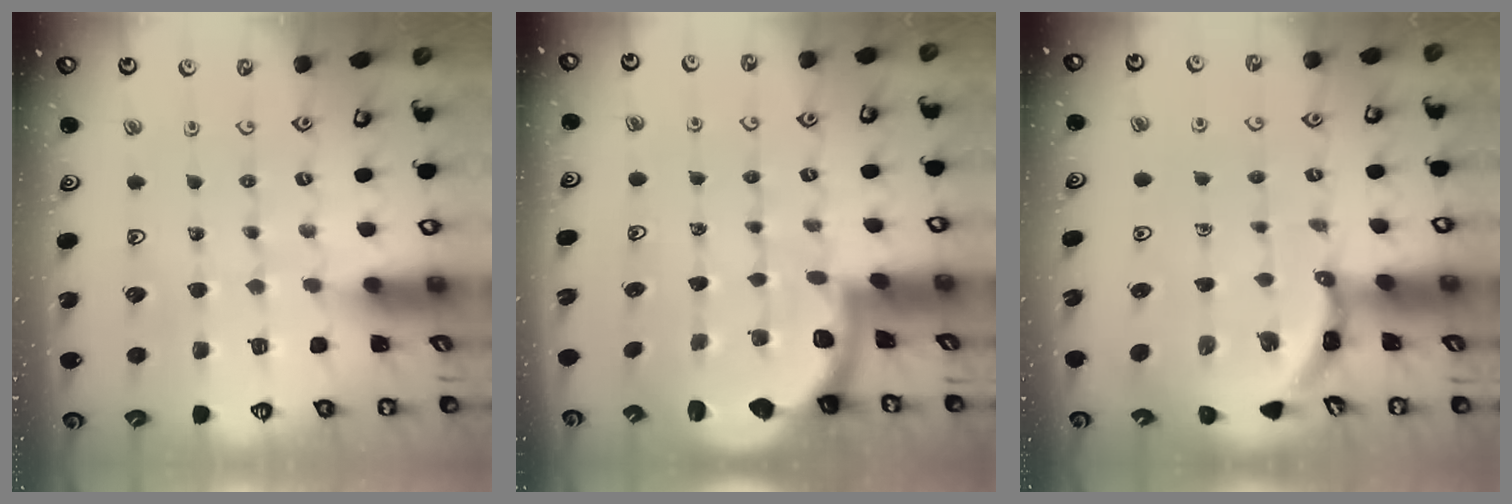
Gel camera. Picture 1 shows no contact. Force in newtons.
{"total": 1.9, "press": 1.8, "slide": 0.5}
{"total": 4.5, "press": 4.5, "slide": 0.4}